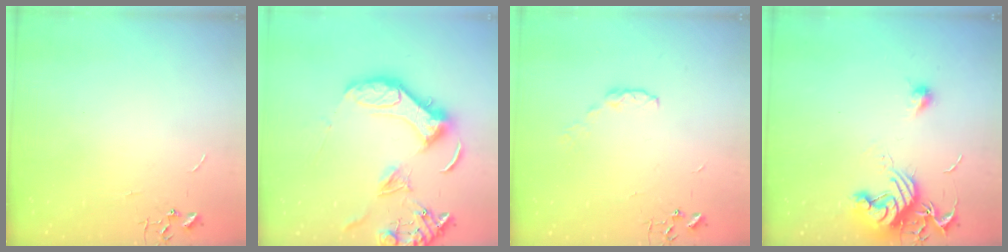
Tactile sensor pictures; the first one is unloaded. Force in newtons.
{"total": 16.4, "press": 16.3, "slide": 1.6}
{"total": 4.2, "press": 4.1, "slide": 0.7}
{"total": 14.2, "press": 14.2, "slide": 0.8}